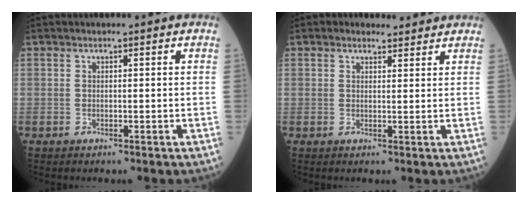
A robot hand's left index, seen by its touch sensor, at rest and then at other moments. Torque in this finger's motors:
{"motor_torque": [1.06, -1.08, 0.19, 0.01]}